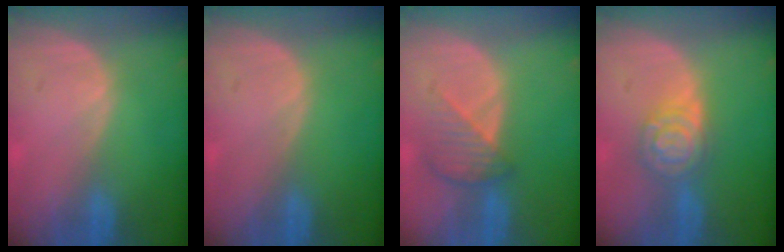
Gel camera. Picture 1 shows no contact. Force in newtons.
{"total": 0.0}
{"total": 4.6, "press": 4.2, "slide": 1.8}
{"total": 5.9, "press": 5.9, "slide": 0.3}